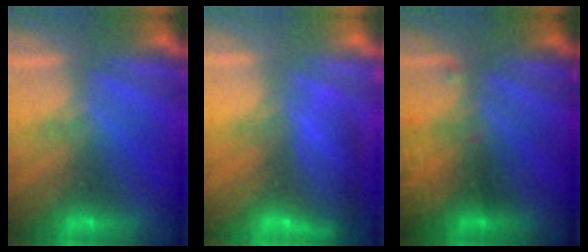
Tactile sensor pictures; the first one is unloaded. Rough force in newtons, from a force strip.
{"total": 8.3}
{"total": 2.9}